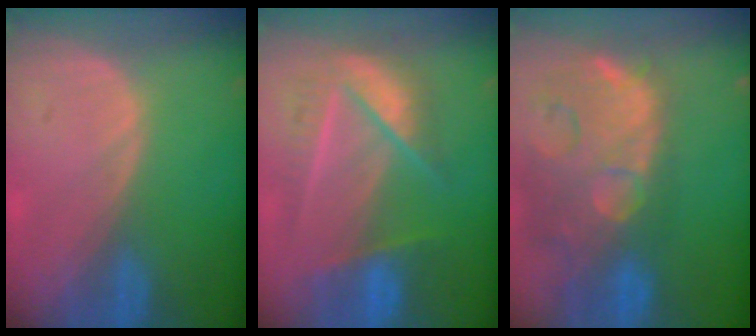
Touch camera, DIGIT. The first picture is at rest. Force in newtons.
{"total": 8.6, "press": 8.0, "slide": 3.1}
{"total": 14.8, "press": 11.9, "slide": 8.9}